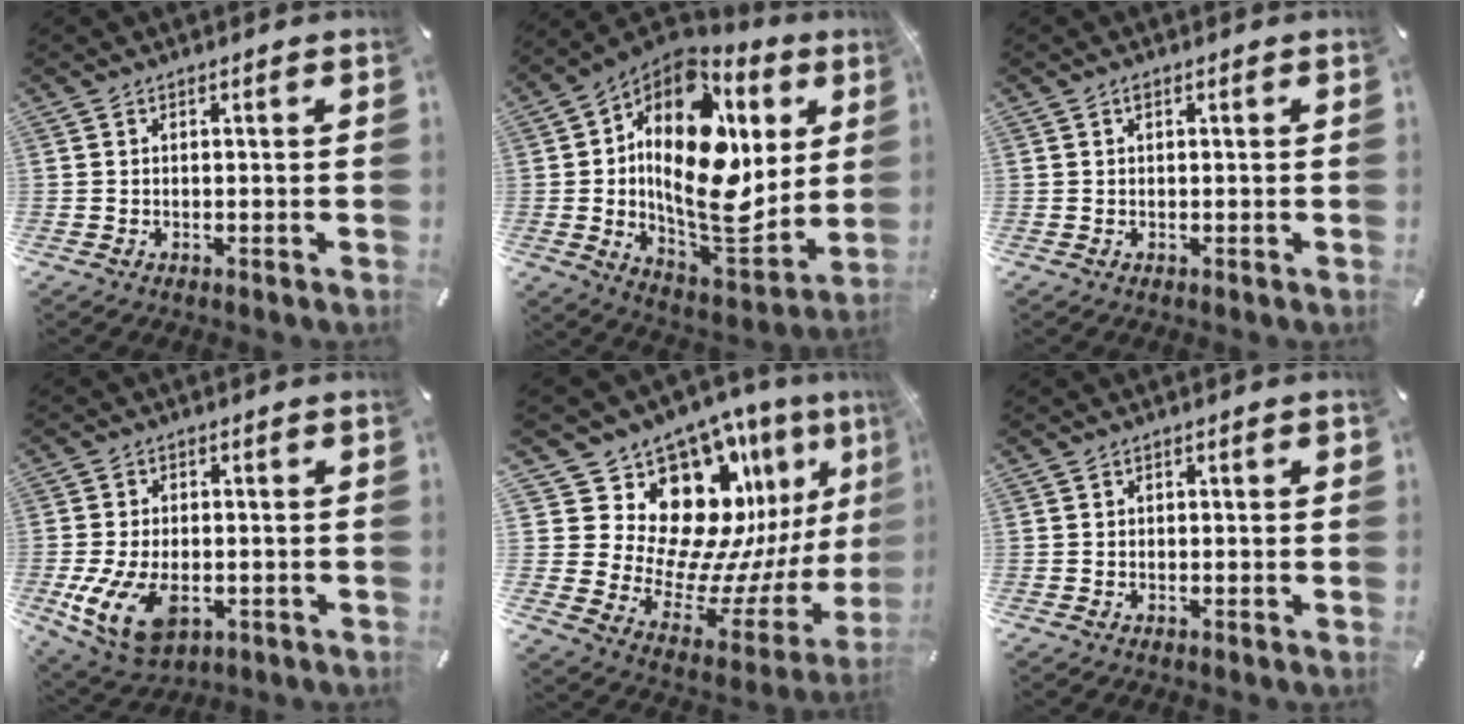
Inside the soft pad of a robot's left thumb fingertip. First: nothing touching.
{"total": 25.6, "force": [4.5, 14.6, 20.5], "torque": [-0.365, -0.065, 0.071]}
{"total": 0.6, "force": [0.3, 0.3, 0.4], "torque": [-0.009, 0.001, 0.005]}
{"total": 11.6, "force": [-3.0, 7.4, 8.5], "torque": [-0.182, -0.003, -0.050]}
{"total": 19.4, "force": [13.2, 10.5, 9.4], "torque": [-0.128, -0.158, 0.247]}
{"total": 0.8, "force": [-0.1, 0.6, 0.5], "torque": [-0.008, 0.004, -0.003]}